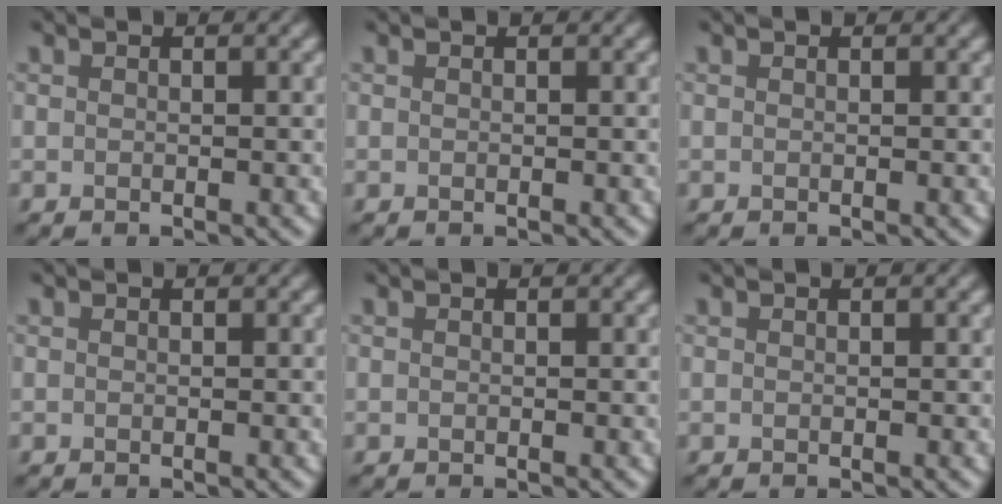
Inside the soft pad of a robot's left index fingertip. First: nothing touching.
{"total": 0.0}
{"total": 0.0}
{"total": 0.0}
{"total": 0.0}
{"total": 0.0}